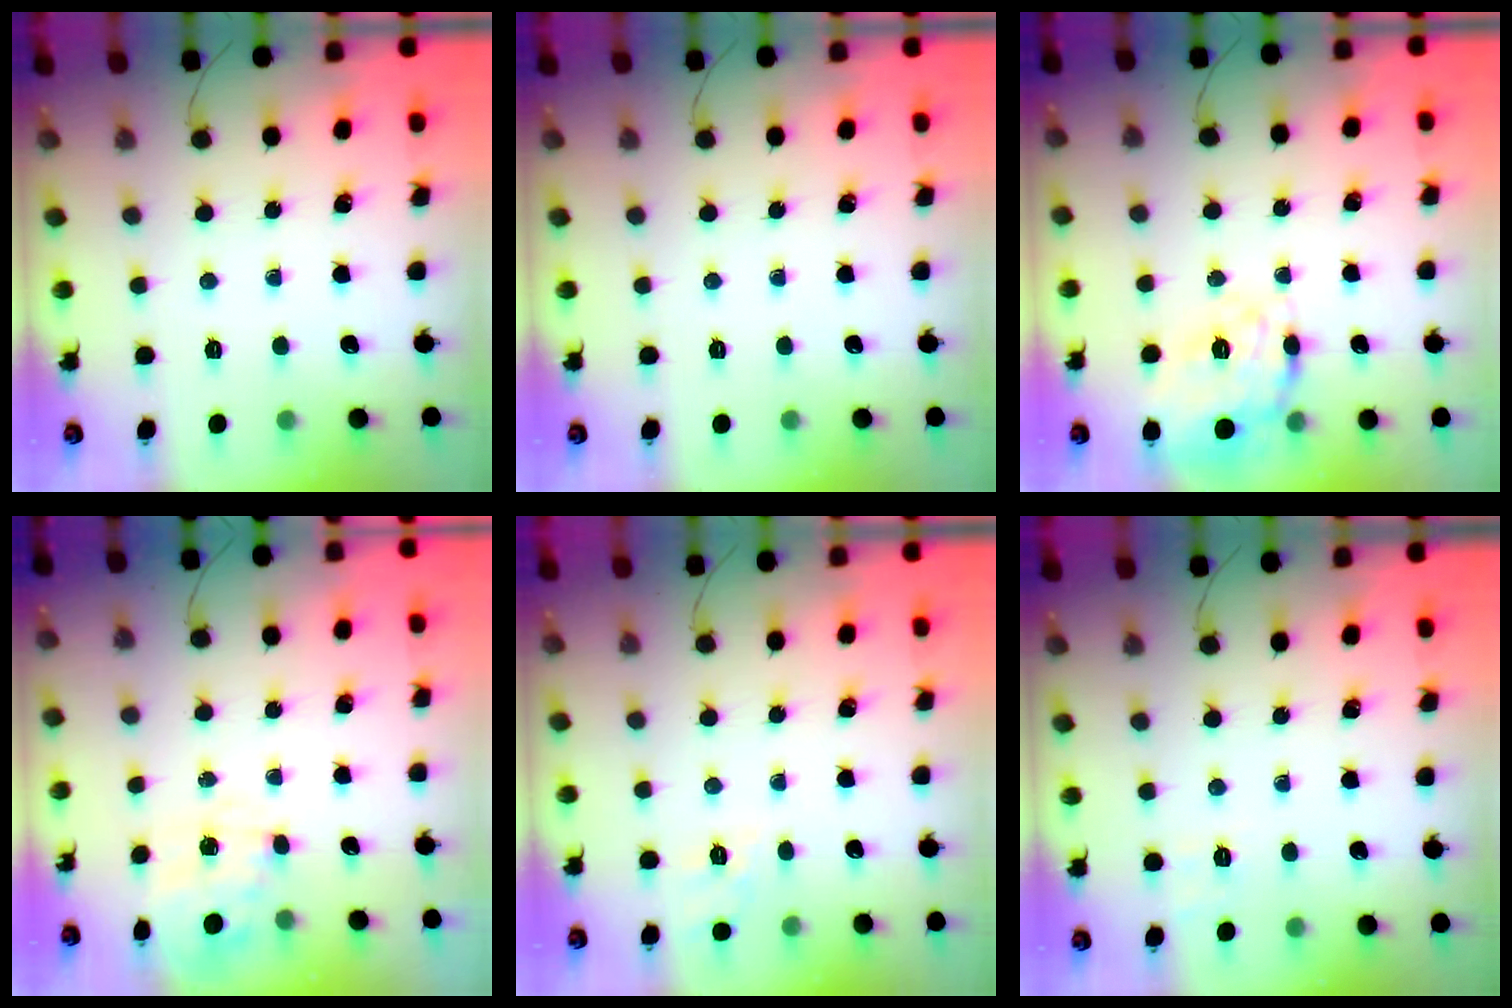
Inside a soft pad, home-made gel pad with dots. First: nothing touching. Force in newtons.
{"total": 0.0}
{"total": 18.7, "press": 18.6, "slide": 1.5}
{"total": 7.0, "press": 6.9, "slide": 1.1}
{"total": 9.9, "press": 9.7, "slide": 1.7}
{"total": 1.9, "press": 1.0, "slide": 1.6}